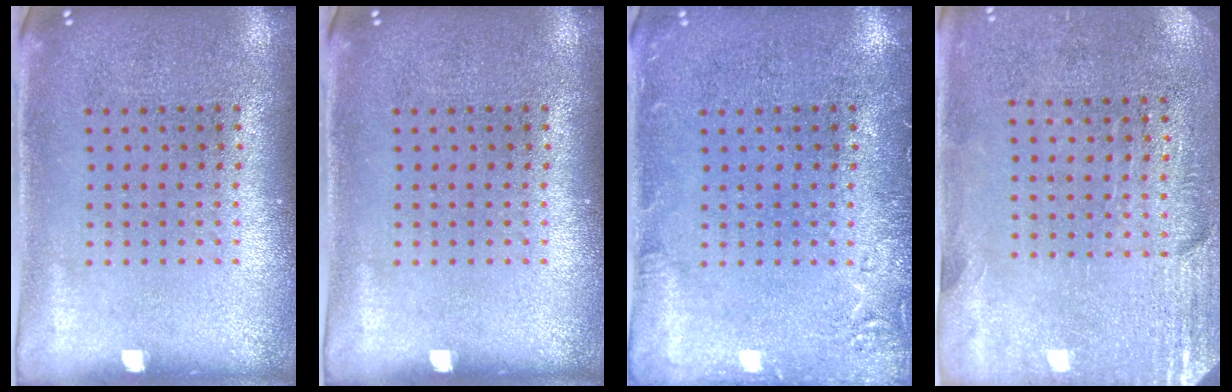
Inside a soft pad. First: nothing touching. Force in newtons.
{"total": 0.0}
{"total": 1.9, "press": 1.8, "slide": 0.3}
{"total": 2.8, "press": 2.4, "slide": 1.4}